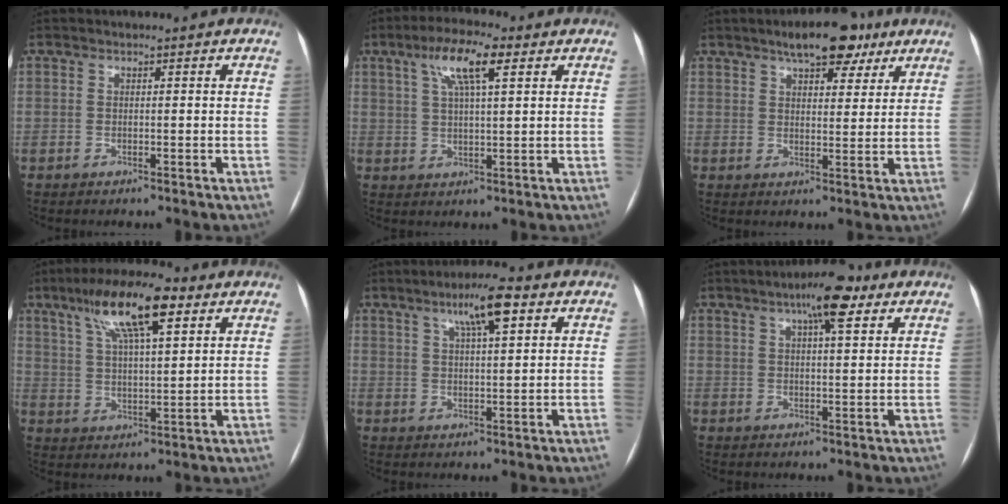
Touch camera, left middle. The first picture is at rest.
{"total": 8.1, "force": [3.8, 1.5, 7.0], "torque": [-0.134, 0.018, 0.067]}
{"total": 9.2, "force": [6.3, 3.6, 5.7], "torque": [-0.075, 0.013, 0.092]}
{"total": 12.9, "force": [7.0, 2.8, 10.4], "torque": [-0.190, 0.024, 0.120]}
{"total": 7.2, "force": [3.7, 0.9, 6.1], "torque": [-0.109, 0.014, 0.060]}
{"total": 7.6, "force": [4.3, 1.6, 6.0], "torque": [-0.097, 0.013, 0.061]}